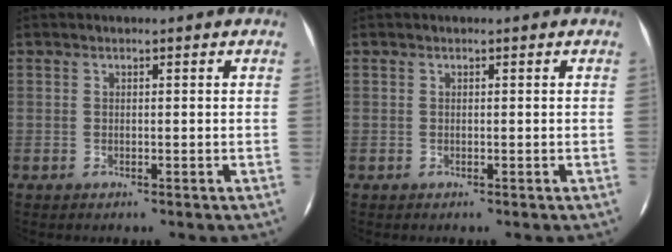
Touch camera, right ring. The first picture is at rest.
{"total": 0.0}